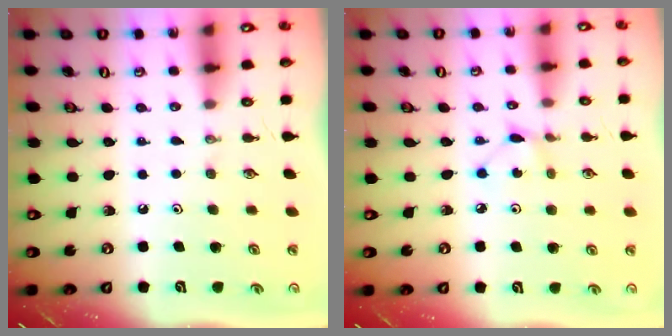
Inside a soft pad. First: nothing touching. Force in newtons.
{"total": 2.5, "press": 2.5, "slide": 0.4}